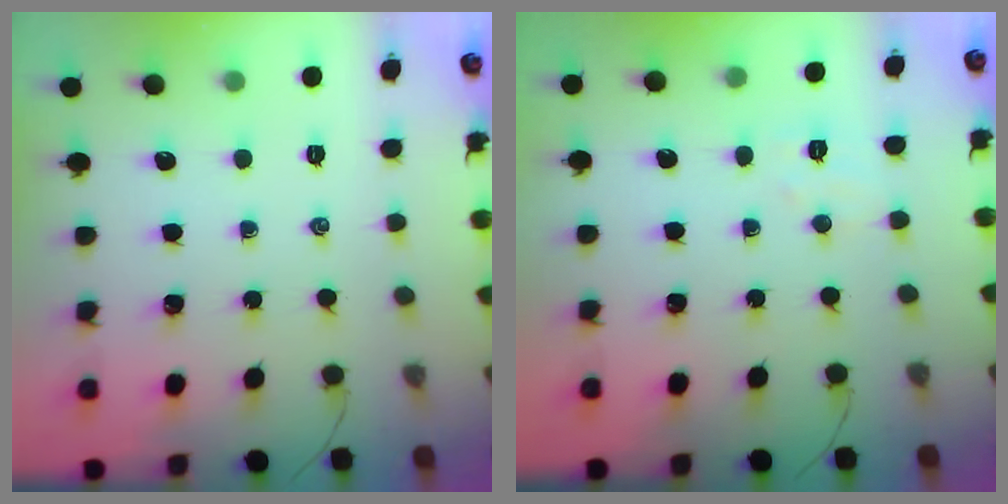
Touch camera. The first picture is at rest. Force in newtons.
{"total": 4.1, "press": 4.0, "slide": 0.8}